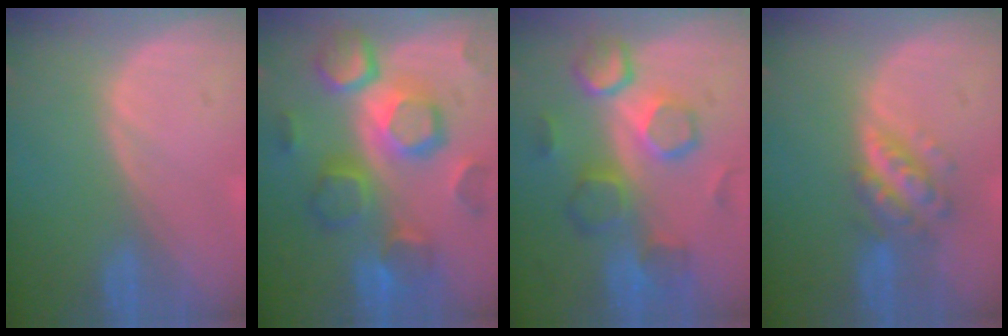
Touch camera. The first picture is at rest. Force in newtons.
{"total": 12.0, "press": 12.0, "slide": 1.2}
{"total": 9.3, "press": 9.0, "slide": 2.3}
{"total": 5.8, "press": 5.3, "slide": 2.4}